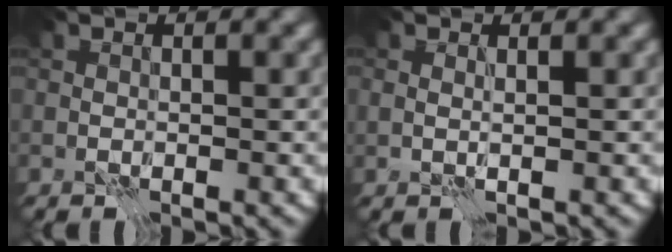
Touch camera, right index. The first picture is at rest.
{"total": 1.2, "force": [1.0, -0.7, 0.1], "torque": [0.002, -0.001, 0.019]}